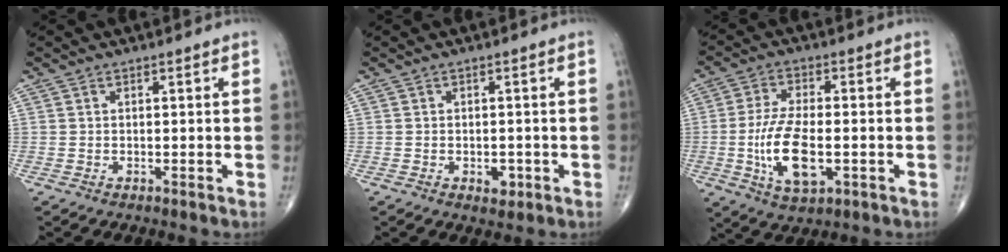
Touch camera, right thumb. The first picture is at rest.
{"total": 2.5, "force": [-0.9, 1.7, 1.7], "torque": [-0.009, 0.004, -0.006]}
{"total": 11.5, "force": [-2.2, 5.1, 10.1], "torque": [-0.196, 0.002, -0.036]}